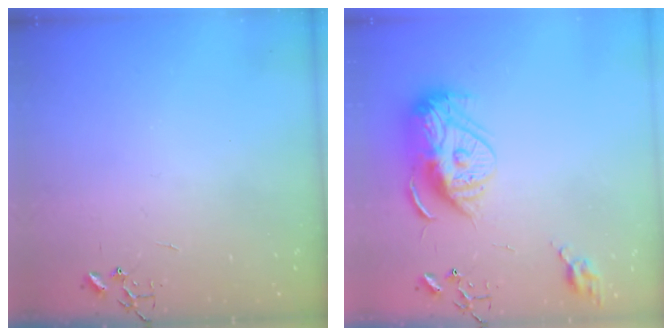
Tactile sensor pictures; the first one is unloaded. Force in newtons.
{"total": 15.7, "press": 15.6, "slide": 1.9}